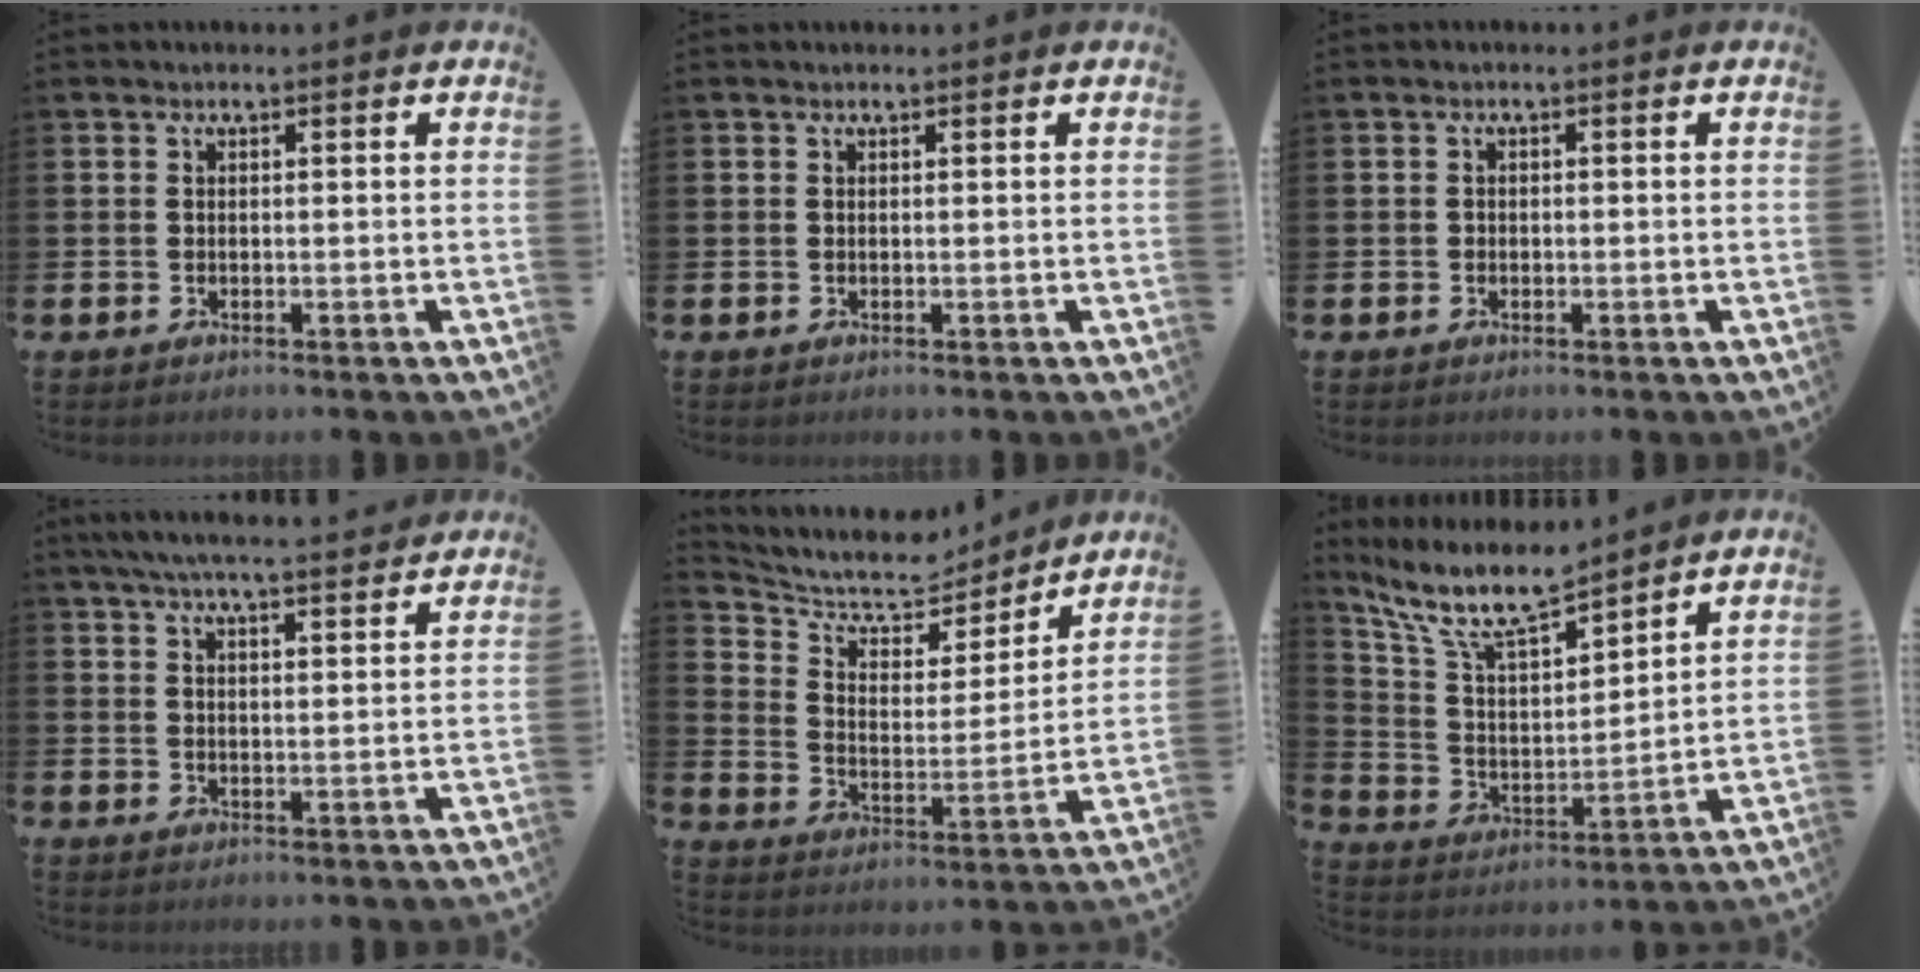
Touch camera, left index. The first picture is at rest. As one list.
[{"total": 0.0}, {"total": 0.6, "force": [-0.2, 0.6, 0.2], "torque": [-0.003, 0.005, -0.005]}, {"total": 5.6, "force": [5.3, 0.0, 1.7], "torque": [-0.044, -0.023, 0.095]}, {"total": 8.5, "force": [7.4, 3.3, 2.7], "torque": [-0.083, -0.053, 0.123]}, {"total": 10.3, "force": [9.0, 2.1, 4.6], "torque": [-0.129, -0.045, 0.160]}]